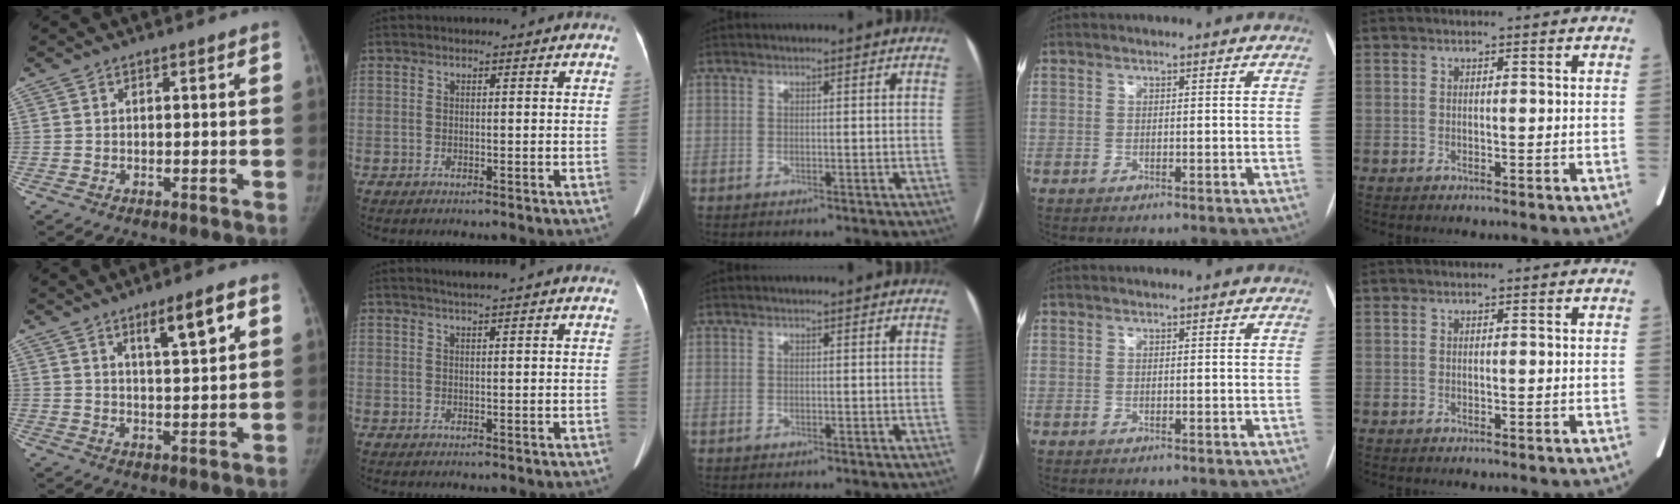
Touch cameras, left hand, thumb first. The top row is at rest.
{"thumb": {"total": 7.0, "force": [3.6, 1.3, 5.9], "torque": [-0.089, -0.017, 0.060]}, "index": {"total": 6.4, "force": [5.6, -0.3, 3.1], "torque": [-0.047, 0.024, 0.066]}}